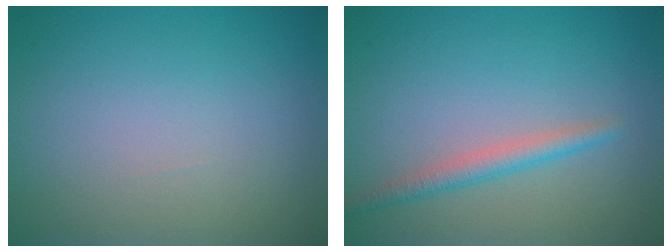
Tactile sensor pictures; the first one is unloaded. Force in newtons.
{"total": 2.1, "press": 2.1, "slide": 0.1}